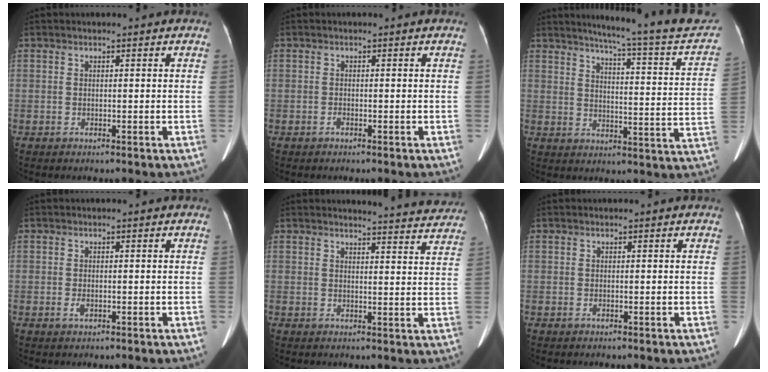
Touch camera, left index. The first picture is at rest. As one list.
[{"total": 0.7, "force": [-0.7, 0.0, 0.1], "torque": [-0.005, -0.008, -0.009]}, {"total": 22.1, "force": [20.0, -0.1, 9.4], "torque": [-0.126, -0.066, 0.234]}, {"total": 0.9, "force": [-0.7, 0.3, 0.6], "torque": [-0.014, -0.008, -0.007]}, {"total": 13.1, "force": [12.9, 0.9, 2.1], "torque": [-0.006, -0.052, 0.122]}, {"total": 0.0}]